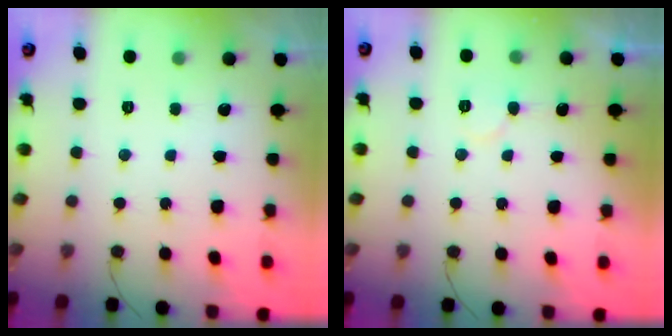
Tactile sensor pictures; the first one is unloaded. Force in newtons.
{"total": 5.7, "press": 5.6, "slide": 0.5}